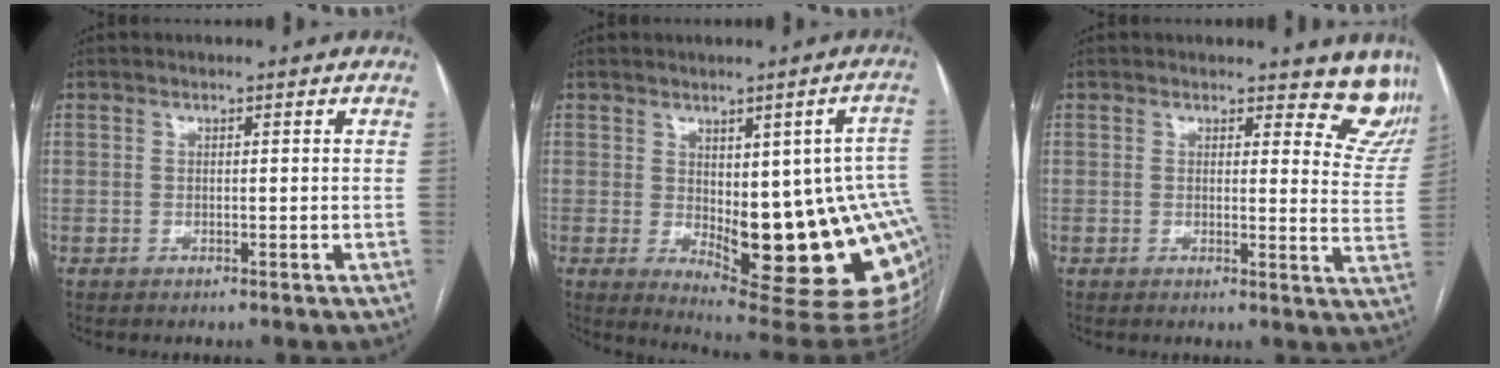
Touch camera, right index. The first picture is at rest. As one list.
[{"total": 20.6, "force": [-3.1, 6.1, 19.4], "torque": [-0.165, -0.001, -0.019]}, {"total": 8.0, "force": [7.4, 2.6, 1.8], "torque": [0.017, -0.045, 0.043]}]